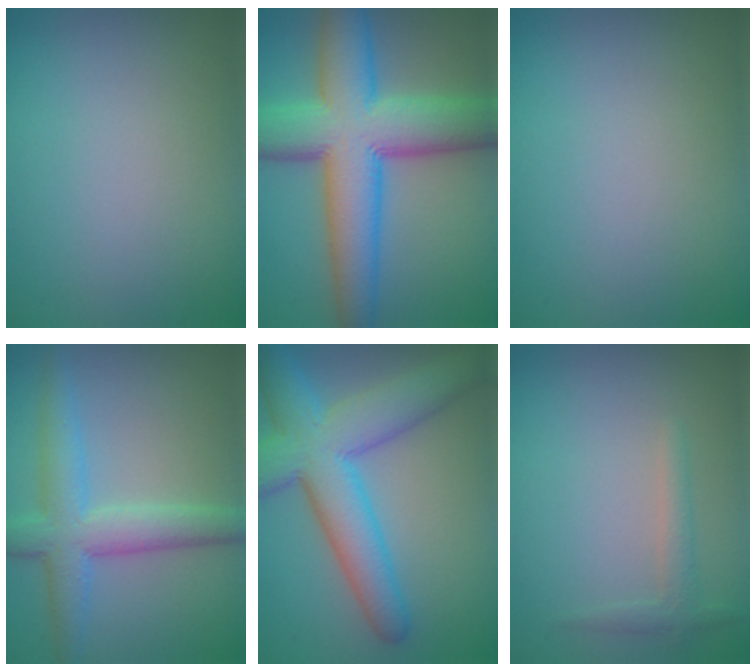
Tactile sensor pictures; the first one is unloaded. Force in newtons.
{"total": 12.0, "press": 12.0, "slide": 0.3}
{"total": 0.0}
{"total": 5.4, "press": 5.4, "slide": 0.1}
{"total": 9.0, "press": 9.0, "slide": 0.2}
{"total": 1.5, "press": 1.5, "slide": 0.1}